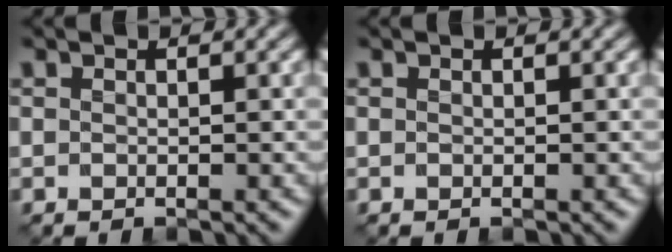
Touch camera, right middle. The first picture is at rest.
{"total": 0.0}